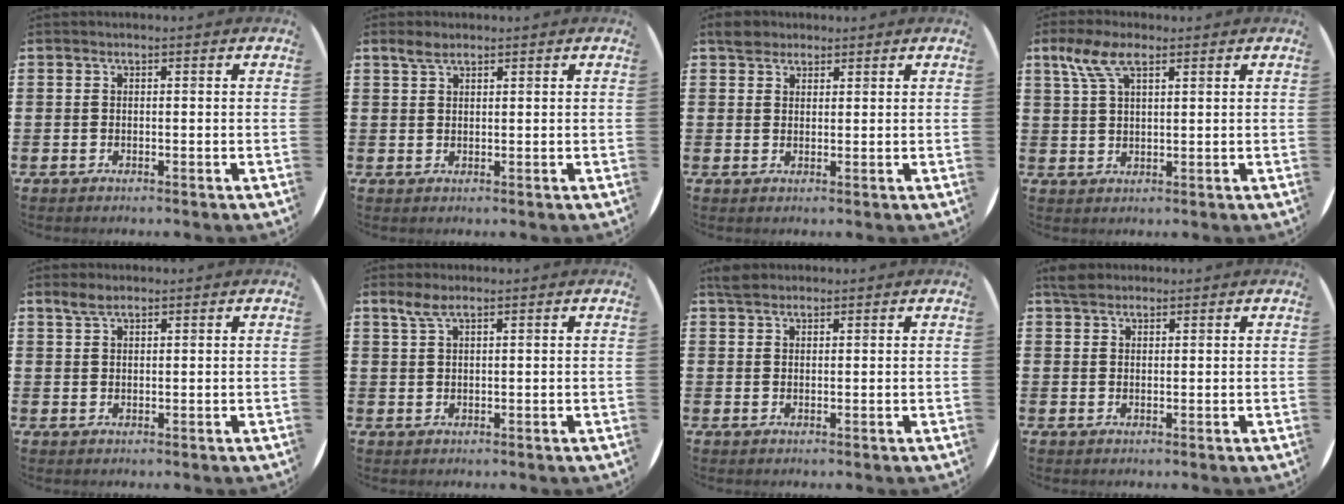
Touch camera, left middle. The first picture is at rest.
{"total": 2.3, "force": [1.7, 0.9, 1.1], "torque": [-0.017, 0.003, 0.030]}
{"total": 2.5, "force": [2.2, 1.2, 0.2], "torque": [0.008, 0.002, 0.039]}
{"total": 5.9, "force": [3.4, 2.4, 4.3], "torque": [-0.093, 0.010, 0.060]}
{"total": 2.4, "force": [1.8, 0.9, 1.2], "torque": [-0.026, 0.006, 0.033]}
{"total": 2.4, "force": [1.7, 0.6, 1.7], "torque": [-0.035, 0.006, 0.030]}
{"total": 1.8, "force": [1.6, 0.7, 0.4], "torque": [-0.004, 0.002, 0.029]}
{"total": 2.1, "force": [1.8, 0.8, 0.5], "torque": [-0.005, 0.004, 0.034]}